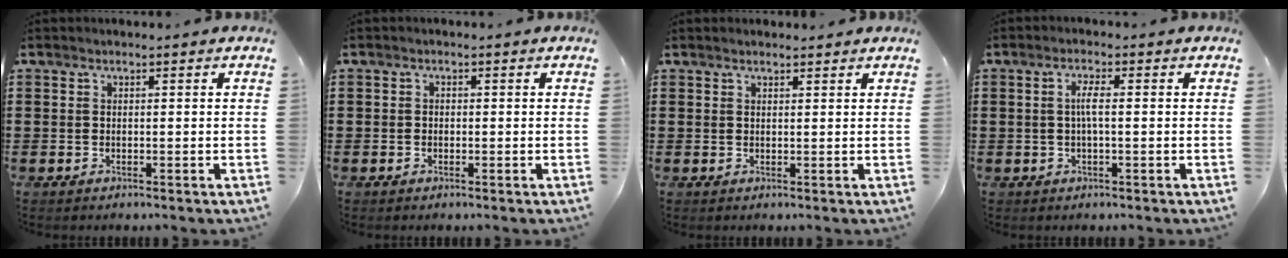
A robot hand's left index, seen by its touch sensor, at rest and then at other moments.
{"total": 0.8, "force": [-0.3, 0.7, 0.3], "torque": [-0.008, 0.001, -0.007]}
{"total": 1.0, "force": [1.0, 0.0, 0.3], "torque": [-0.005, 0.000, 0.019]}
{"total": 2.8, "force": [-0.1, 0.6, 2.7], "torque": [-0.058, -0.002, -0.005]}